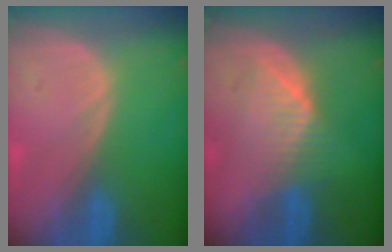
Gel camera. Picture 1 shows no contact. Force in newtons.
{"total": 5.2, "press": 5.2, "slide": 0.4}